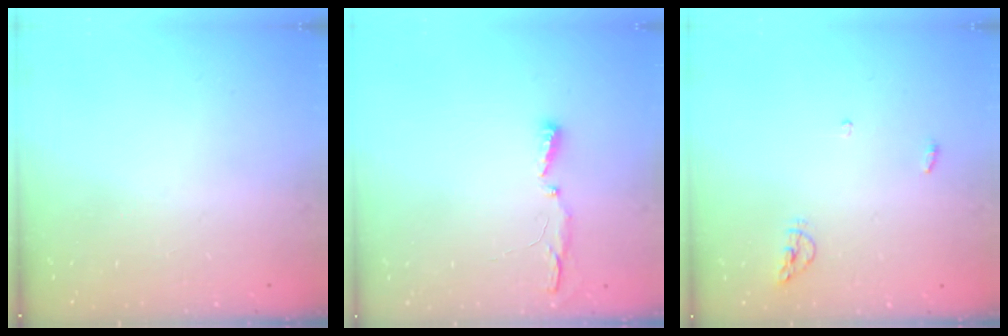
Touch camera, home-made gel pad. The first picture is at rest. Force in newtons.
{"total": 3.5, "press": 3.4, "slide": 0.8}
{"total": 5.2, "press": 5.2, "slide": 0.7}